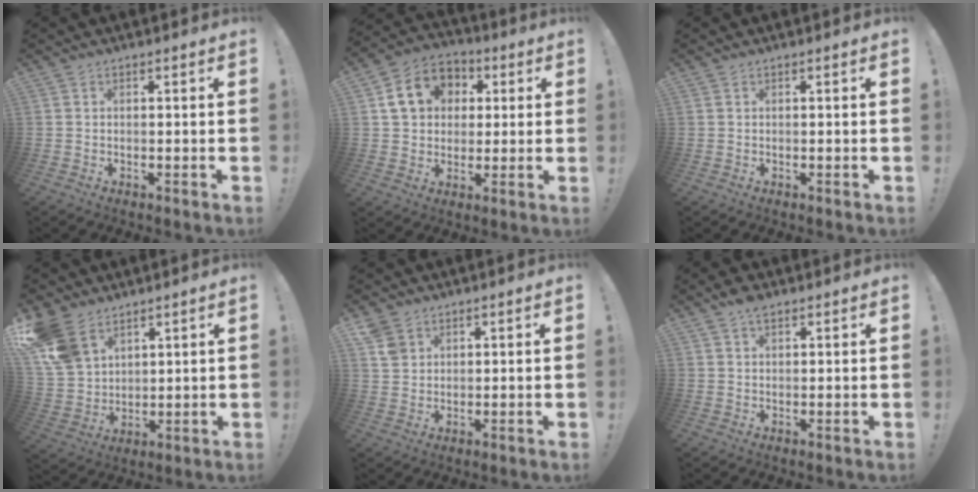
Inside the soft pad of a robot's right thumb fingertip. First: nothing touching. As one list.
[{"total": 13.5, "force": [3.8, 11.2, 6.4], "torque": [-0.091, 0.003, 0.080]}, {"total": 0.0}, {"total": 13.2, "force": [8.7, 8.2, 5.7], "torque": [-0.120, -0.045, 0.174]}, {"total": 4.8, "force": [3.0, 3.4, 1.6], "torque": [-0.032, -0.007, 0.060]}, {"total": 3.8, "force": [2.7, 1.8, 2.0], "torque": [-0.026, -0.013, 0.047]}]